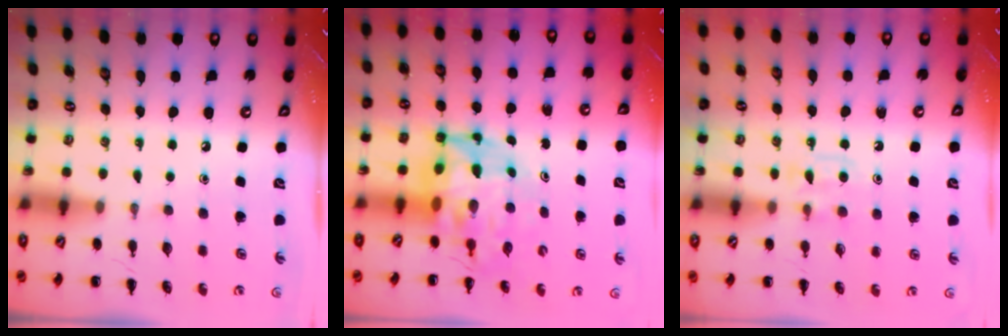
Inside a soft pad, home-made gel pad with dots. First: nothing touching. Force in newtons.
{"total": 8.8, "press": 8.4, "slide": 2.3}
{"total": 5.3, "press": 5.0, "slide": 1.8}